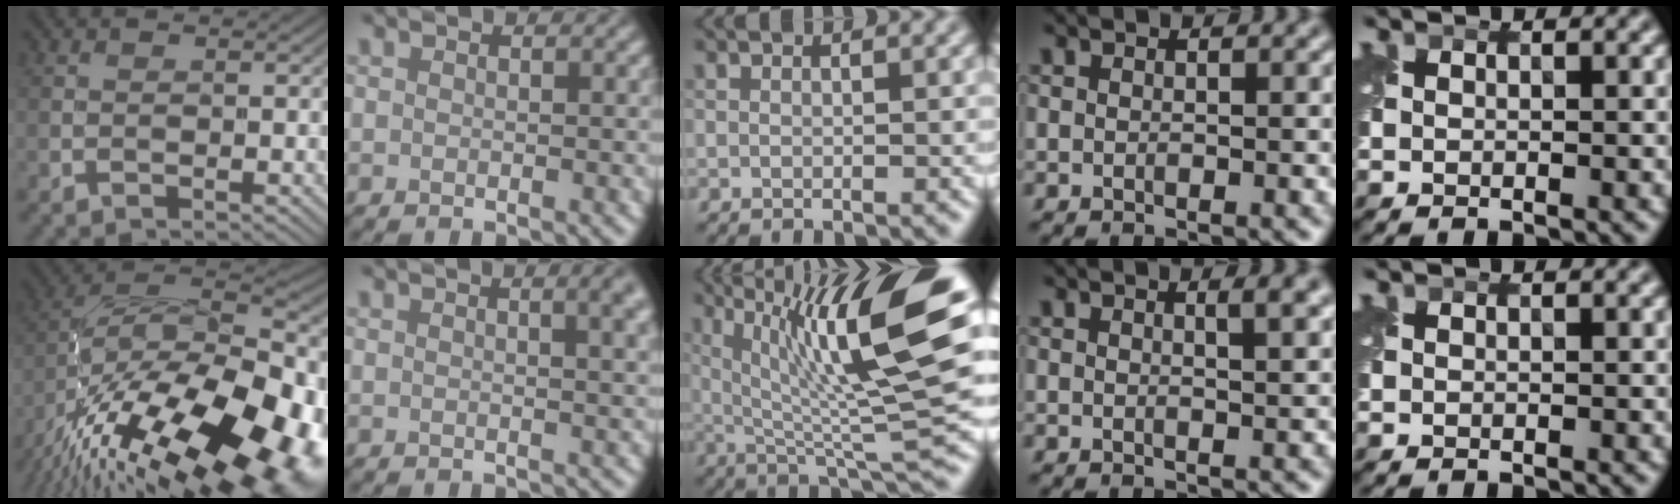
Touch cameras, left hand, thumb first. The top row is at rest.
{"thumb": {"total": 21.5, "force": [-12.3, 9.0, 15.3], "torque": [-0.243, -0.027, -0.170]}, "index": {"total": 4.4, "force": [1.8, 1.8, 3.6], "torque": [-0.021, 0.016, 0.008]}, "middle": {"total": 12.7, "force": [3.9, 2.1, 11.8], "torque": [-0.188, 0.008, 0.074]}, "ring": {"total": 2.4, "force": [1.1, 0.8, 1.9], "torque": [-0.012, 0.004, 0.012]}}